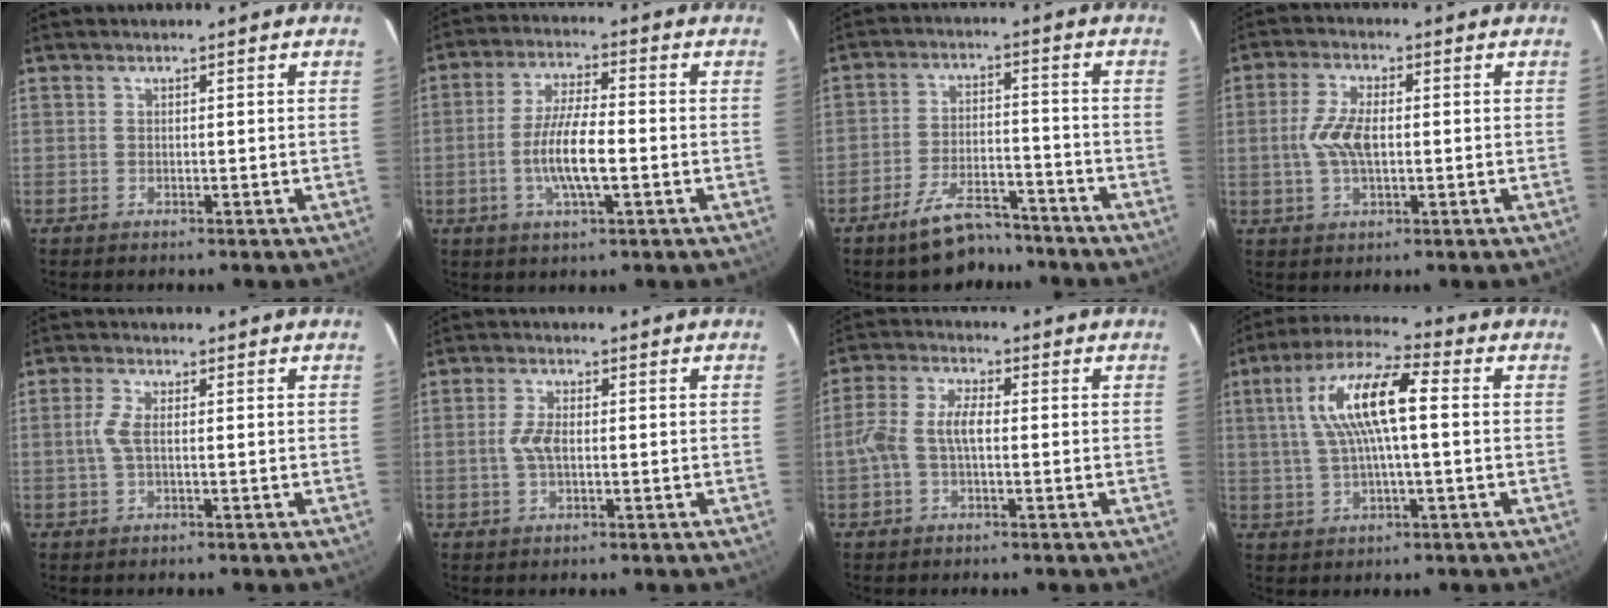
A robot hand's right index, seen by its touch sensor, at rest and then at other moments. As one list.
[{"total": 9.0, "force": [-2.1, 2.0, 8.5], "torque": [-0.168, -0.003, -0.040]}, {"total": 9.8, "force": [-8.0, 3.8, 4.2], "torque": [-0.092, 0.014, -0.118]}, {"total": 6.5, "force": [-0.2, 2.8, 5.9], "torque": [-0.123, 0.004, -0.002]}, {"total": 3.2, "force": [-0.1, 0.9, 3.1], "torque": [-0.070, 0.003, -0.001]}, {"total": 3.5, "force": [-0.4, 1.6, 3.1], "torque": [-0.068, 0.002, -0.005]}, {"total": 6.3, "force": [-0.6, 2.7, 5.6], "torque": [-0.122, 0.014, -0.015]}, {"total": 12.6, "force": [1.7, 2.9, 12.1], "torque": [-0.230, 0.021, 0.028]}]